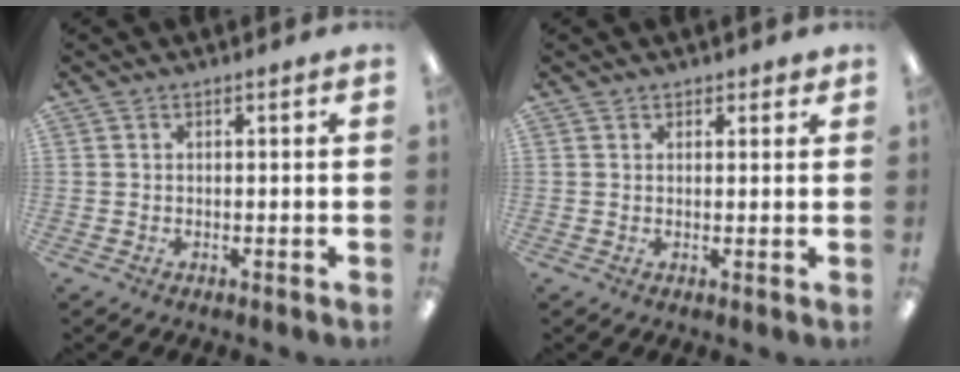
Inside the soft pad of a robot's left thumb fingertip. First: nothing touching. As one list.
[{"total": 1.6, "force": [1.2, 0.9, 0.2], "torque": [0.003, -0.001, 0.021]}]